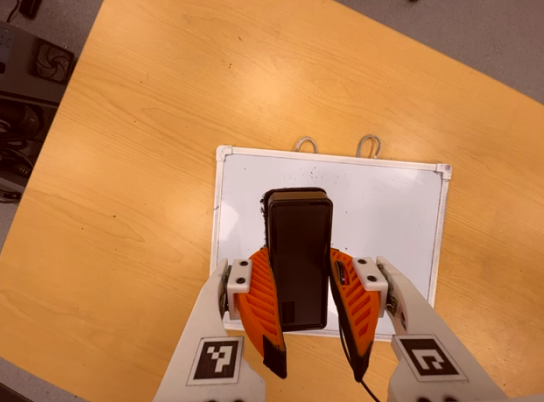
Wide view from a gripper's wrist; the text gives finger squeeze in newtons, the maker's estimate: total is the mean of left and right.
{"total": 6.7, "left": 5.8, "right": 7.6}